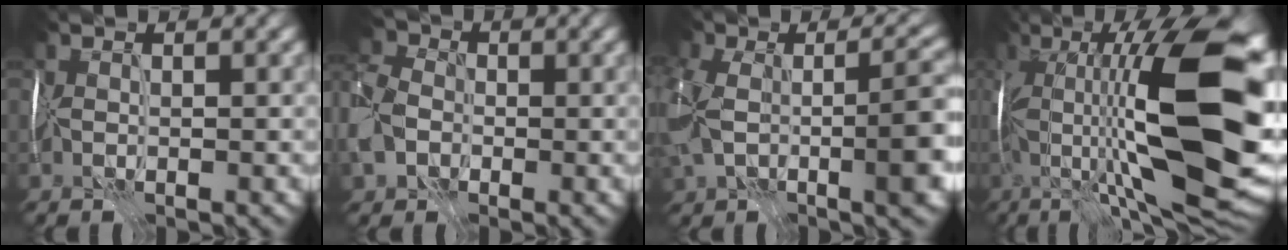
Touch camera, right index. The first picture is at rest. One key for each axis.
{"total": 7.3, "fx": -2.7, "fy": 5.5, "fz": 4.0, "tx": -0.112, "ty": -0.010, "tz": -0.068}
{"total": 11.0, "fx": -1.9, "fy": 5.4, "fz": 9.4, "tx": -0.201, "ty": -0.015, "tz": -0.025}
{"total": 18.4, "fx": -0.8, "fy": 5.3, "fz": 17.6, "tx": -0.284, "ty": 0.021, "tz": -0.013}